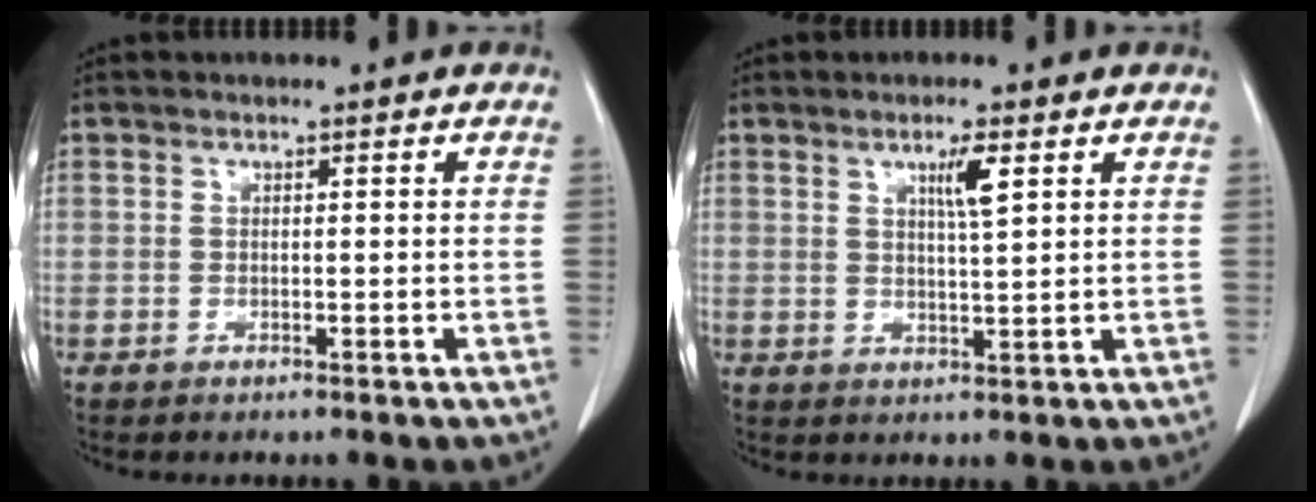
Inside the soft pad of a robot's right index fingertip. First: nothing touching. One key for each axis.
{"total": 3.7, "fx": 1.7, "fy": -0.1, "fz": 3.3, "tx": -0.058, "ty": -0.004, "tz": 0.030}